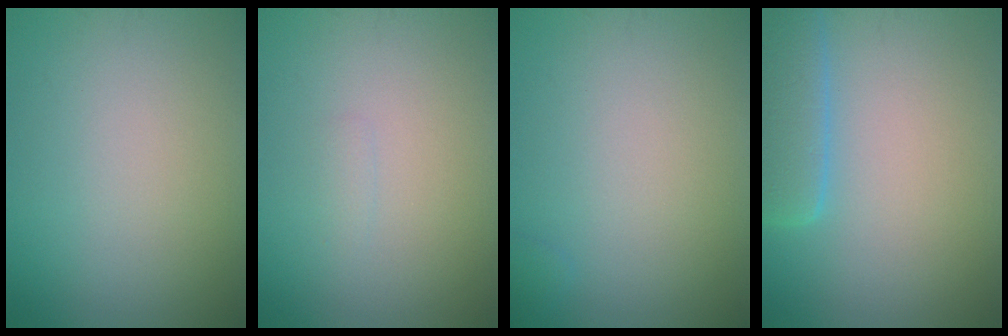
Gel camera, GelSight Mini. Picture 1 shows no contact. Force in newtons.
{"total": 0.5, "press": 0.5, "slide": 0.1}
{"total": 0.9, "press": 0.9, "slide": 0.2}
{"total": 4.4, "press": 4.4, "slide": 0.4}